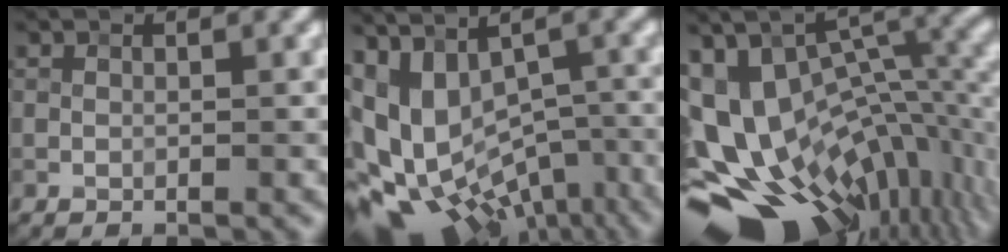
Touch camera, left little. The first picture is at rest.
{"total": 13.7, "force": [-5.1, 8.2, 9.7], "torque": [-0.170, -0.003, -0.028]}
{"total": 16.4, "force": [-4.1, 10.0, 12.4], "torque": [-0.187, 0.006, -0.033]}